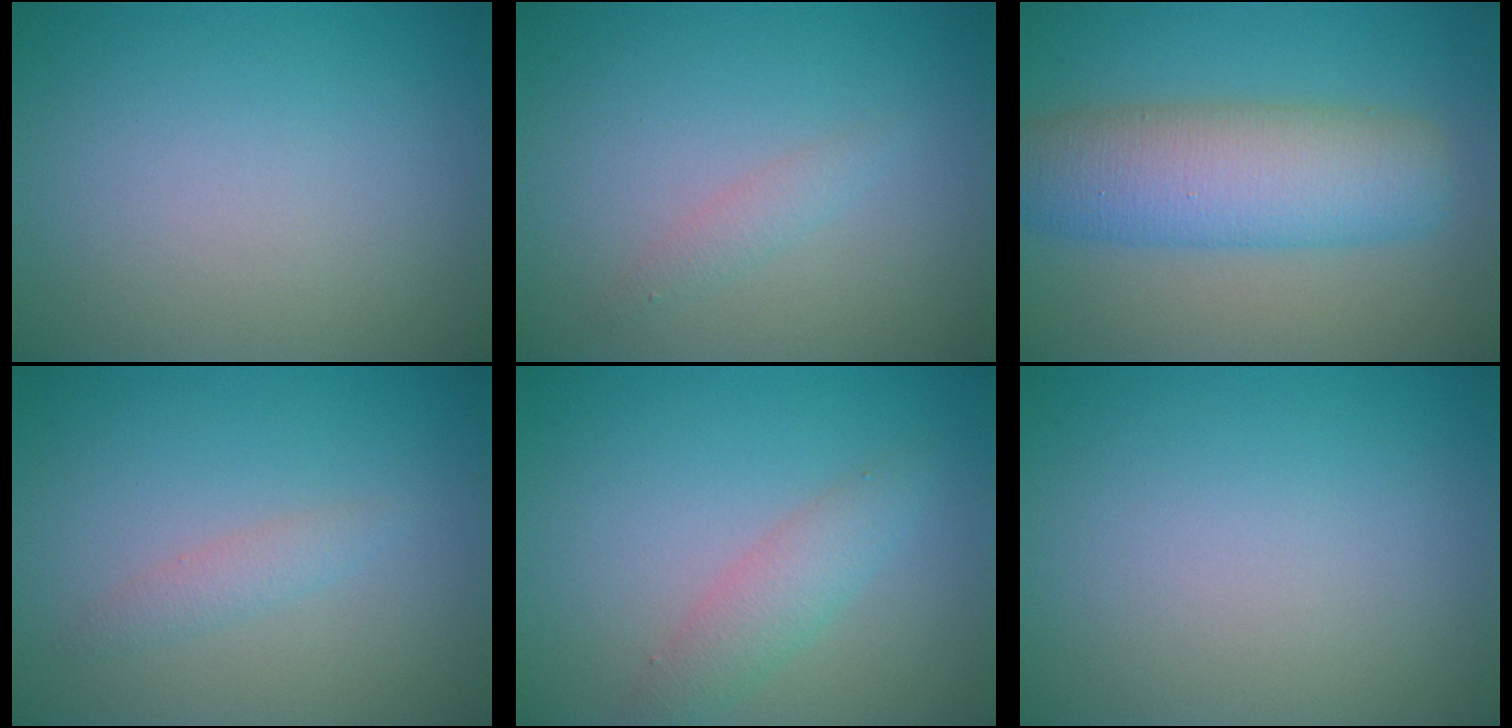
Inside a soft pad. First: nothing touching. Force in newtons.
{"total": 1.1, "press": 1.1, "slide": 0.0}
{"total": 7.6, "press": 7.6, "slide": 0.2}
{"total": 1.3, "press": 1.3, "slide": 0.0}
{"total": 2.5, "press": 2.5, "slide": 0.1}
{"total": 0.0}